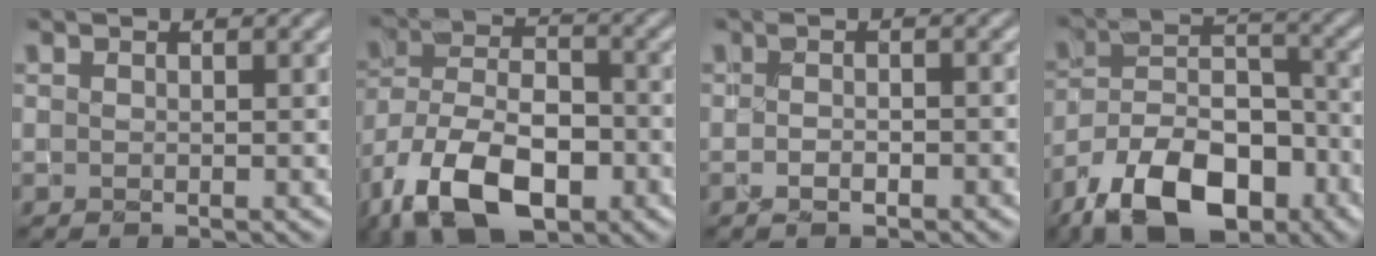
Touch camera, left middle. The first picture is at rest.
{"total": 13.1, "force": [-7.3, 6.9, 8.4], "torque": [-0.169, -0.024, -0.131]}
{"total": 1.6, "force": [-0.7, 0.7, 1.2], "torque": [-0.023, -0.003, -0.012]}
{"total": 12.9, "force": [-8.9, 6.5, 6.6], "torque": [-0.107, 0.002, -0.148]}